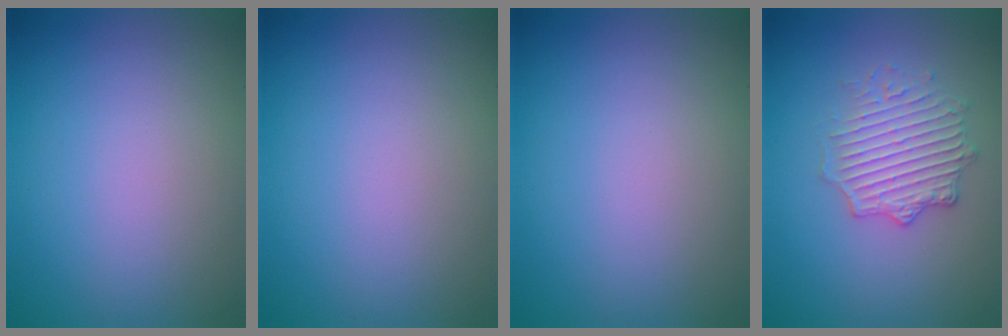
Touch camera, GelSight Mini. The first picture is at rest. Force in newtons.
{"total": 0.0}
{"total": 0.0}
{"total": 3.6, "press": 3.3, "slide": 1.6}